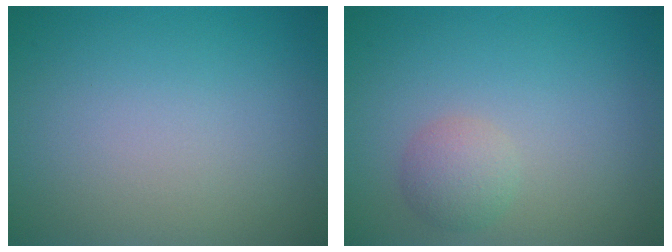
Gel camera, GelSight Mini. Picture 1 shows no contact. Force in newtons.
{"total": 2.0, "press": 2.0, "slide": 0.0}